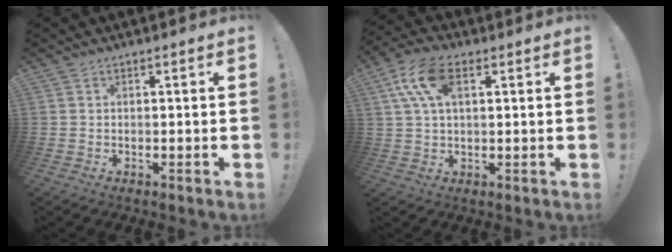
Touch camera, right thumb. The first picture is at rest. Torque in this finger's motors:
{"motor_torque": [0.21, 0.21, 0.62, 0.42, 0.04]}